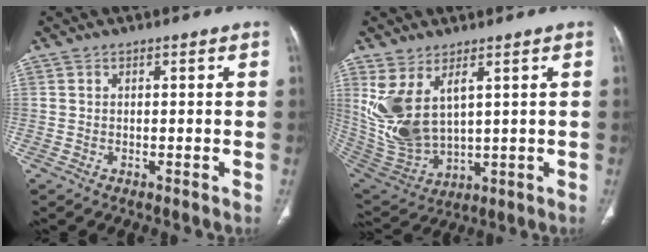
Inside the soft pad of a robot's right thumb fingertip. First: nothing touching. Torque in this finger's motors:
{"motor_torque": [-0.07, 0.63, 0.84, 1.17, 0.16]}